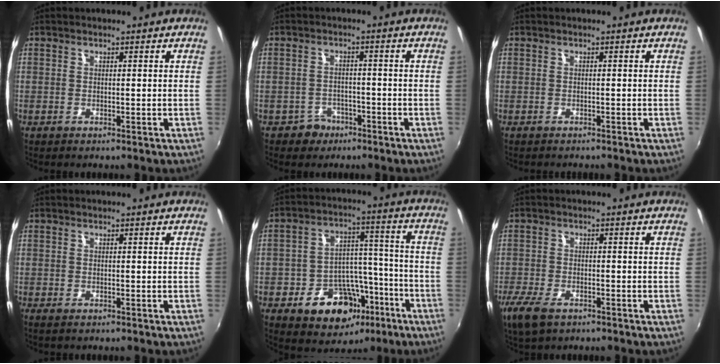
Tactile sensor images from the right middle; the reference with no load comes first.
{"total": 3.9, "force": [-2.6, 2.9, 0.2], "torque": [-0.014, 0.009, -0.038]}
{"total": 1.7, "force": [-1.7, 0.1, 0.4], "torque": [-0.016, -0.013, -0.027]}
{"total": 0.8, "force": [-0.5, 0.1, 0.6], "torque": [-0.011, -0.004, -0.008]}
{"total": 15.3, "force": [-7.9, 10.9, 7.2], "torque": [-0.145, 0.035, -0.097]}
{"total": 7.3, "force": [-4.8, 3.3, 4.4], "torque": [-0.117, -0.025, -0.092]}